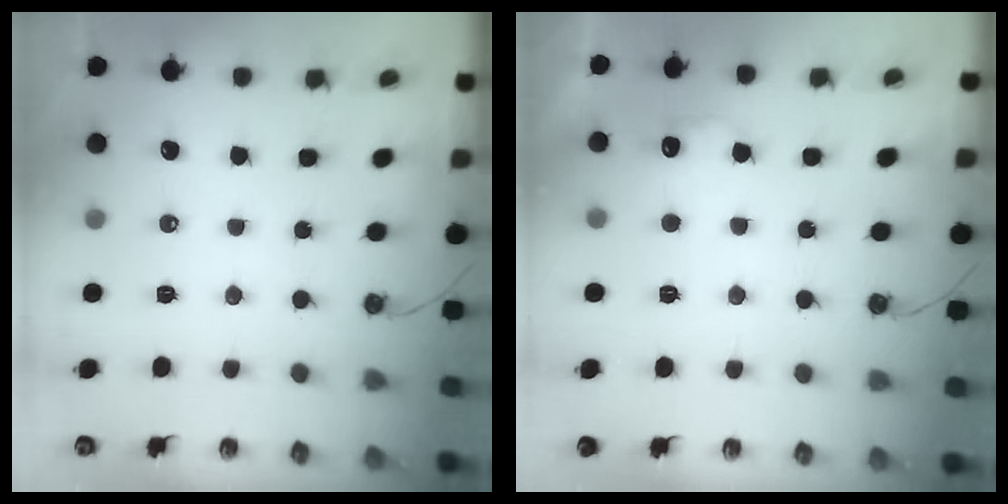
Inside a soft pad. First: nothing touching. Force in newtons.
{"total": 8.3, "press": 8.2, "slide": 0.5}